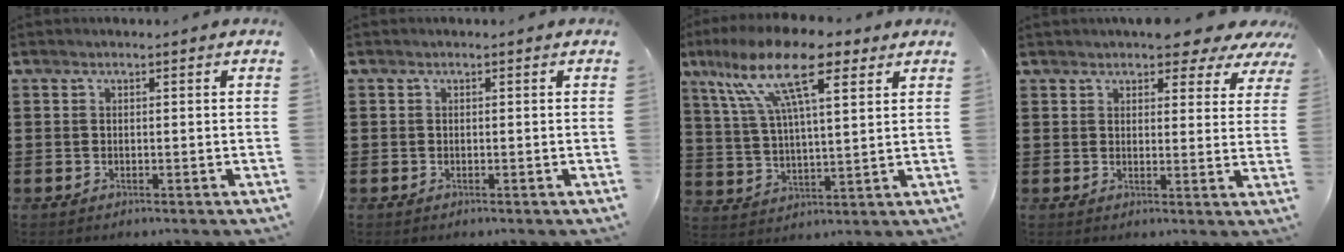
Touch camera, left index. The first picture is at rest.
{"total": 0.0}
{"total": 14.4, "force": [8.8, 4.1, 10.6], "torque": [-0.228, -0.007, 0.152]}
{"total": 5.1, "force": [4.5, 1.6, 1.8], "torque": [-0.028, -0.015, 0.078]}